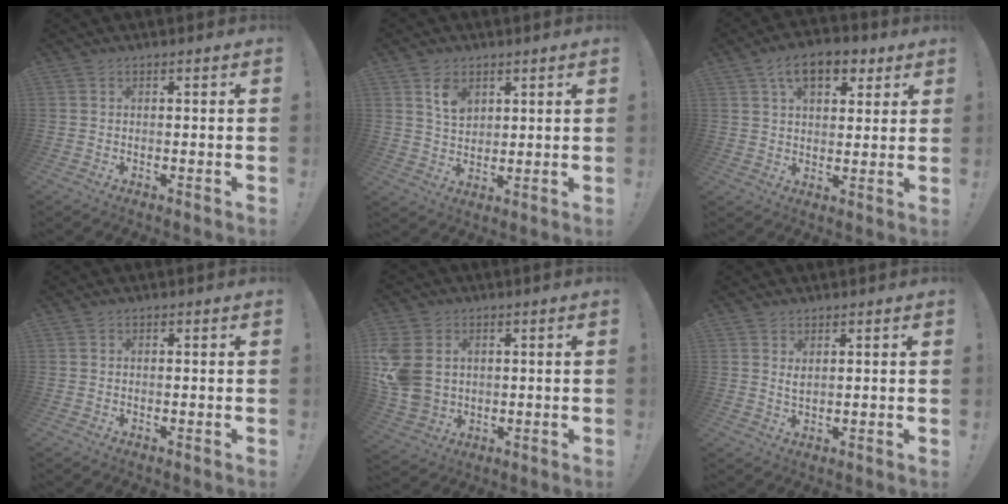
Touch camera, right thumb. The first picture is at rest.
{"total": 7.0, "force": [3.9, 4.7, 3.4], "torque": [-0.042, -0.021, 0.071]}
{"total": 11.4, "force": [5.6, 6.6, 7.4], "torque": [-0.107, -0.007, 0.100]}
{"total": 0.0}
{"total": 12.1, "force": [2.3, 9.5, 7.2], "torque": [-0.141, -0.007, 0.047]}
{"total": 2.1, "force": [1.3, 0.8, 1.4], "torque": [-0.016, -0.010, 0.021]}